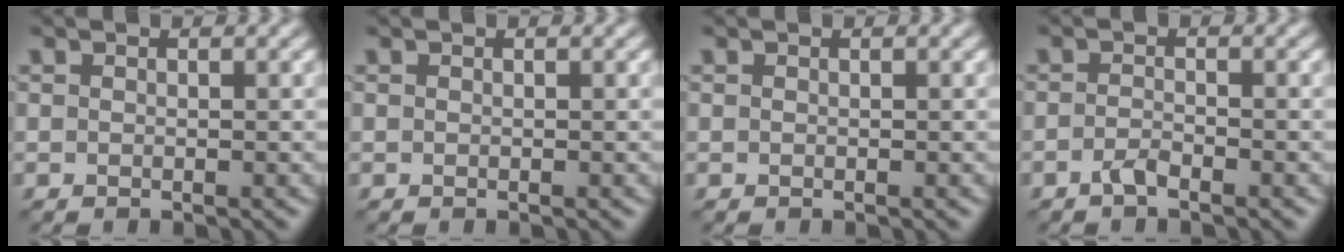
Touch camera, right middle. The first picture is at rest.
{"total": 0.0}
{"total": 0.0}
{"total": 1.3, "force": [-0.9, 0.3, 0.8], "torque": [-0.020, 0.002, -0.021]}